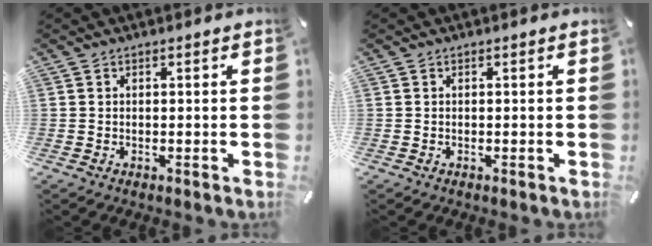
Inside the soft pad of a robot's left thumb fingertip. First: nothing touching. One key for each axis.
{"total": 0.0}